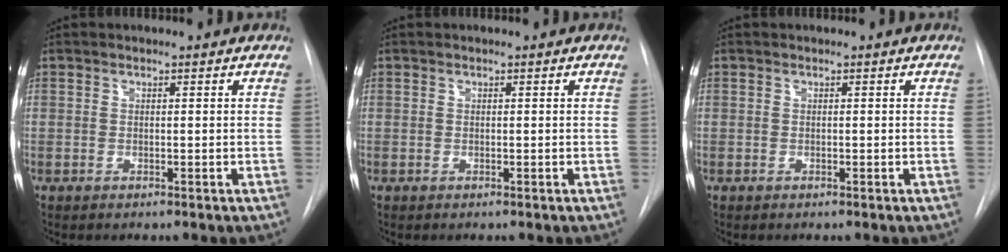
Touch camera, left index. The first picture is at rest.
{"total": 0.0}
{"total": 0.0}